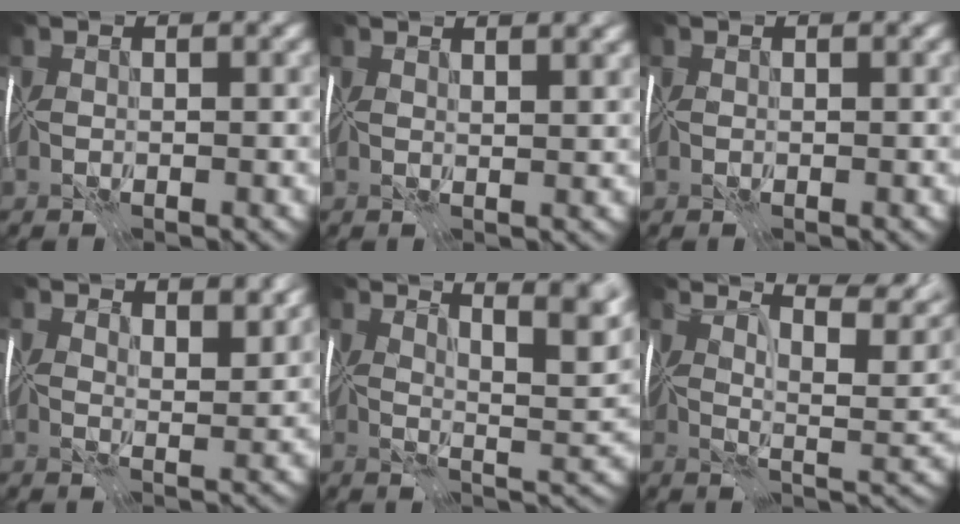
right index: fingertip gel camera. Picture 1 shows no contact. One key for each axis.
{"total": 3.9, "fx": 2.8, "fy": 1.4, "fz": 2.2, "tx": -0.010, "ty": 0.023, "tz": 0.020}
{"total": 0.6, "fx": 0.2, "fy": 0.5, "fz": 0.1, "tx": 0.004, "ty": 0.004, "tz": 0.002}
{"total": 6.7, "fx": 5.2, "fy": 2.3, "fz": 3.6, "tx": -0.040, "ty": 0.015, "tz": 0.060}
{"total": 9.5, "fx": 6.2, "fy": 2.3, "fz": 6.8, "tx": -0.075, "ty": 0.022, "tz": 0.074}
{"total": 8.5, "fx": 6.0, "fy": 1.7, "fz": 5.8, "tx": -0.086, "ty": 0.021, "tz": 0.090}